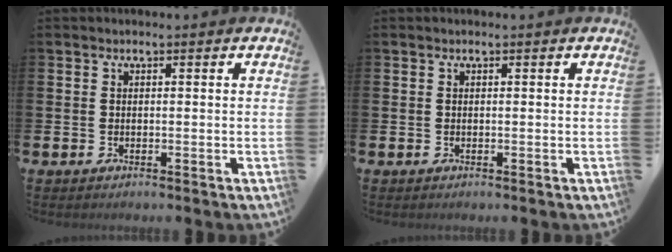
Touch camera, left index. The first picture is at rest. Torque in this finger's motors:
{"motor_torque": [-0.13, 0.20, 0.01, 0.01]}